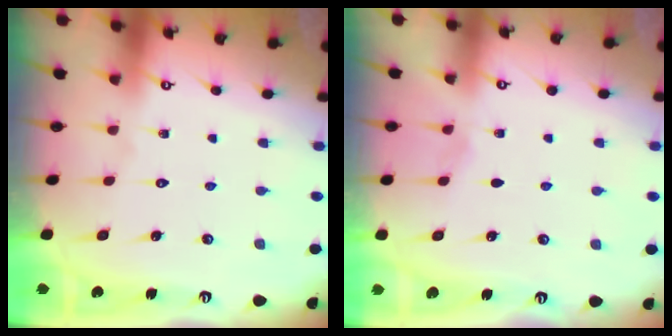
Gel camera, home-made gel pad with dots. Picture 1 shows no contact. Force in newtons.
{"total": 3.1, "press": 2.3, "slide": 2.1}